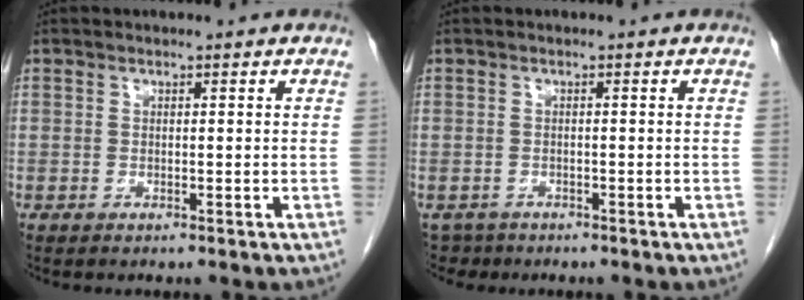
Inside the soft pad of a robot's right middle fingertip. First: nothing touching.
{"total": 2.3, "force": [-1.8, 1.4, -0.2], "torque": [0.001, 0.002, -0.029]}